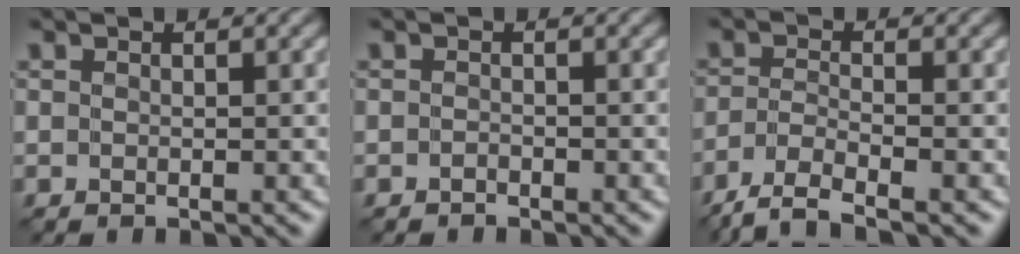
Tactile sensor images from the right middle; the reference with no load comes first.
{"total": 0.6, "force": [-0.5, 0.2, 0.0], "torque": [0.001, 0.002, -0.012]}
{"total": 4.0, "force": [-3.3, 0.6, 2.2], "torque": [-0.045, -0.005, -0.072]}